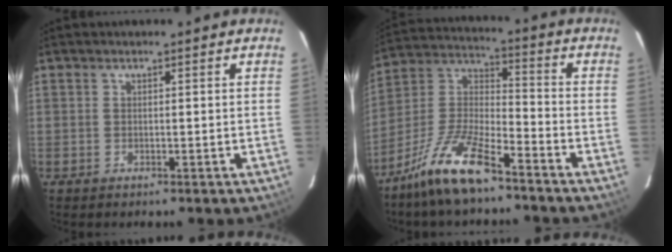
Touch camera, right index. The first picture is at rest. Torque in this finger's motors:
{"motor_torque": [1.18, -0.96, 0.43, 0.13]}